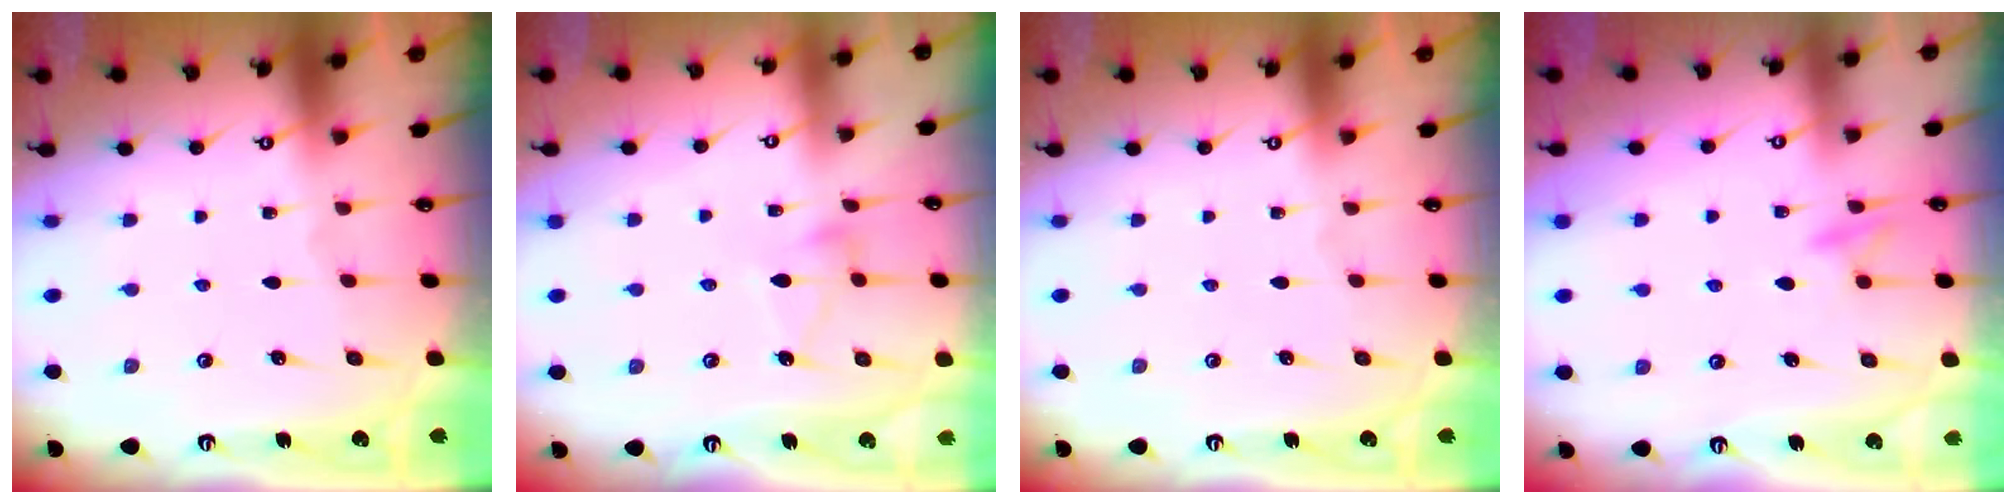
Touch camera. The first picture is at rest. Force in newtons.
{"total": 5.1, "press": 5.1, "slide": 0.3}
{"total": 0.0}
{"total": 8.9, "press": 8.9, "slide": 0.8}